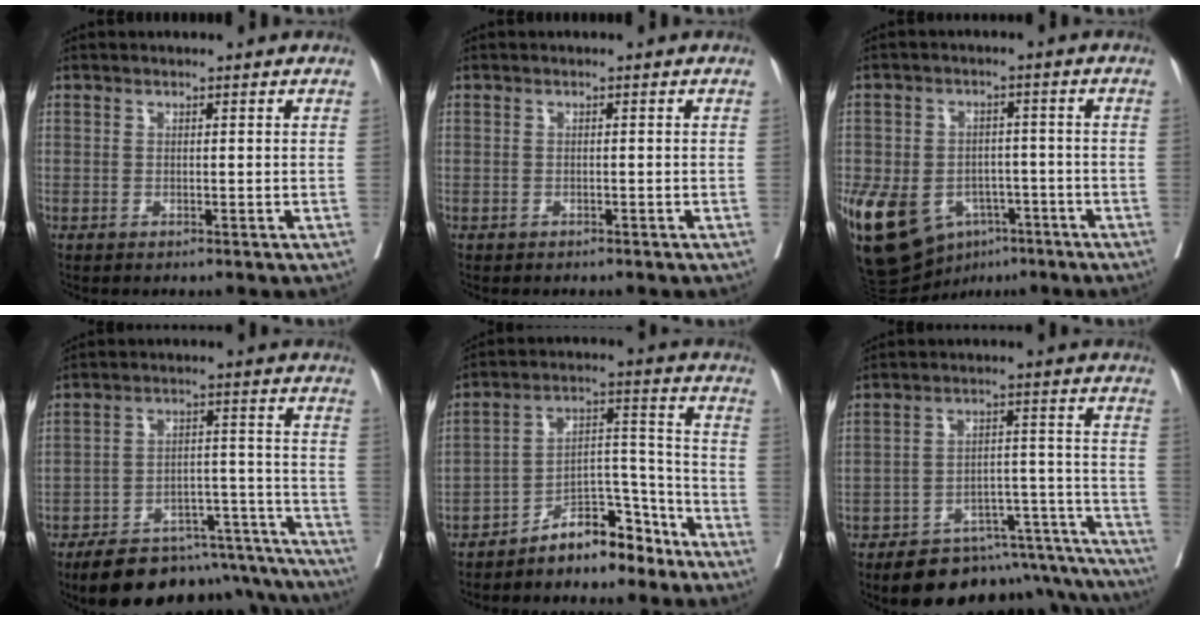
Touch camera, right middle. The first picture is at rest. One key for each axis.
{"total": 0.7, "fx": -0.6, "fy": 0.4, "fz": 0.1, "tx": -0.010, "ty": 0.002, "tz": -0.009}
{"total": 16.5, "fx": -7.7, "fy": 11.2, "fz": 9.3, "tx": -0.209, "ty": 0.003, "tz": -0.112}
{"total": 23.8, "fx": -21.5, "fy": 6.3, "fz": 7.9, "tx": -0.066, "ty": 0.031, "tz": -0.290}
{"total": 10.0, "fx": -8.2, "fy": 3.7, "fz": 4.3, "tx": -0.068, "ty": 0.043, "tz": -0.141}
{"total": 21.4, "fx": -19.5, "fy": 5.3, "fz": 6.8, "tx": -0.030, "ty": 0.044, "tz": -0.256}